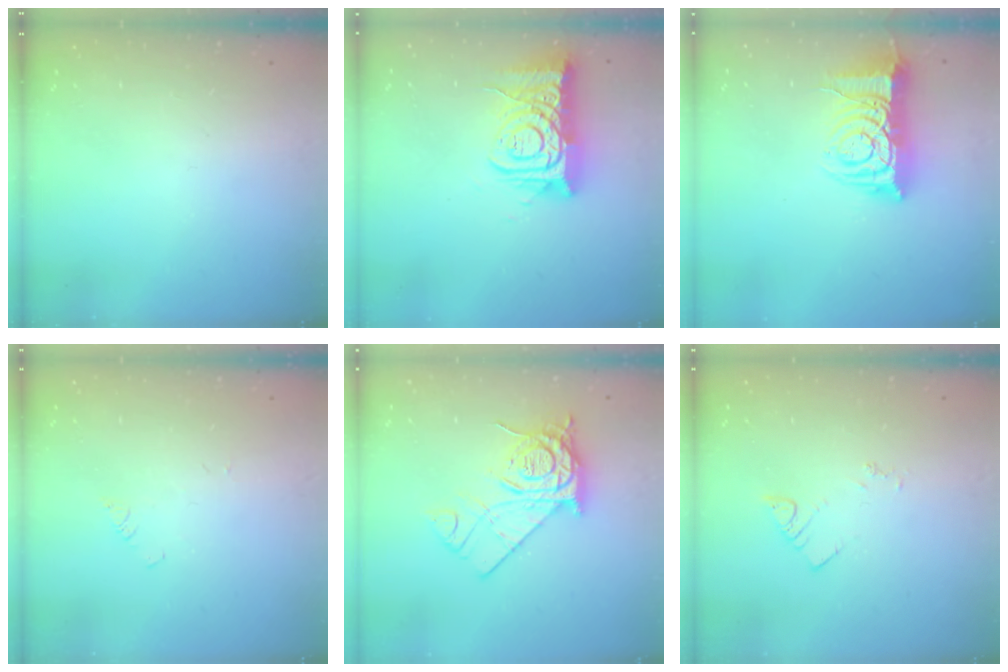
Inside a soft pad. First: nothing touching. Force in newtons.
{"total": 14.2, "press": 14.1, "slide": 1.5}
{"total": 11.7, "press": 11.6, "slide": 1.0}
{"total": 1.0, "press": 0.9, "slide": 0.2}
{"total": 14.2, "press": 14.1, "slide": 1.1}
{"total": 3.2, "press": 3.1, "slide": 0.5}